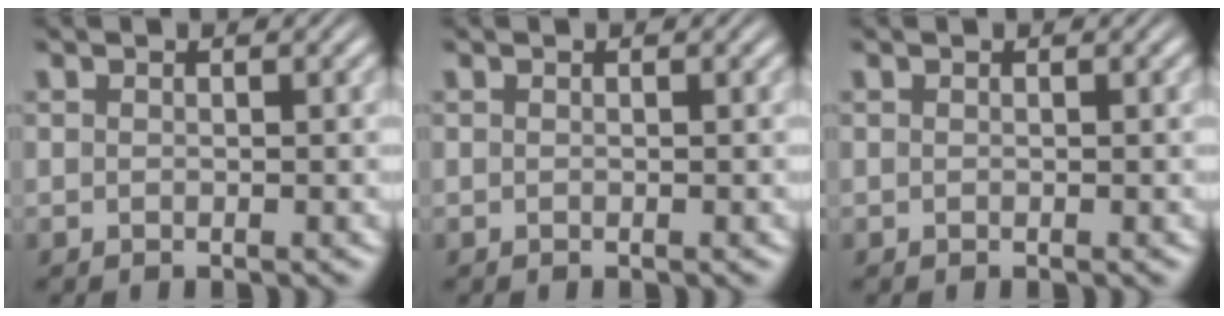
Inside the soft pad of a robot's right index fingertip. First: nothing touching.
{"total": 0.0}
{"total": 0.0}